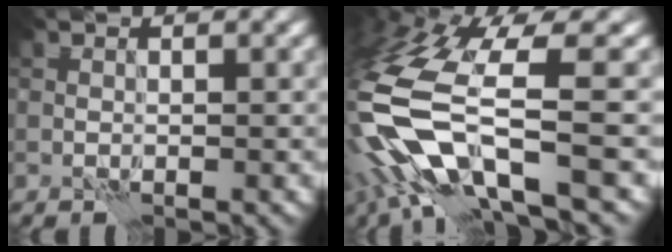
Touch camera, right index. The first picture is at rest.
{"total": 12.3, "force": [-4.3, 4.5, 10.6], "torque": [-0.238, -0.020, -0.079]}